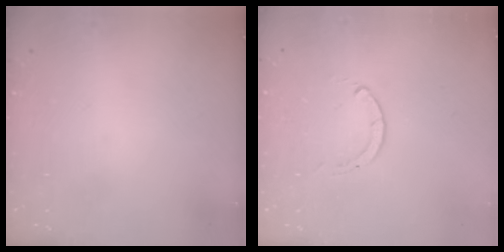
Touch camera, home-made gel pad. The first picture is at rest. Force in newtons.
{"total": 0.0}